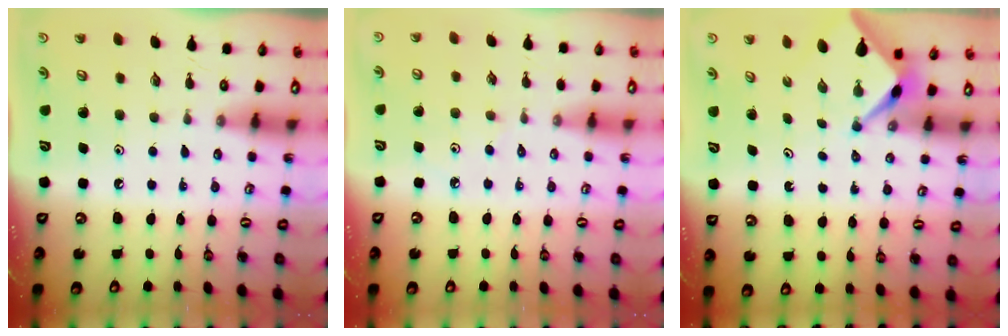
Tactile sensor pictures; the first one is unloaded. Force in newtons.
{"total": 3.7, "press": 3.7, "slide": 0.7}
{"total": 2.5, "press": 2.5, "slide": 0.2}